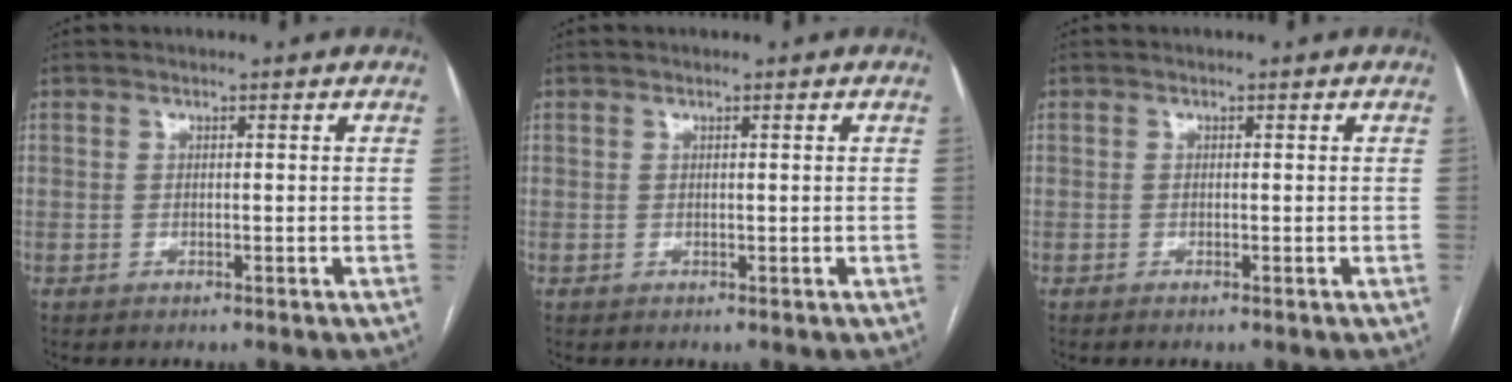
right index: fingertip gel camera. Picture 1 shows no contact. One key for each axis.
{"total": 0.0}
{"total": 0.7, "fx": -0.5, "fy": 0.0, "fz": 0.4, "tx": -0.009, "ty": -0.001, "tz": -0.009}